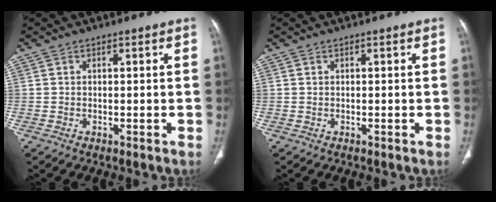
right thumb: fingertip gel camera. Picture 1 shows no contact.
{"total": 0.0}